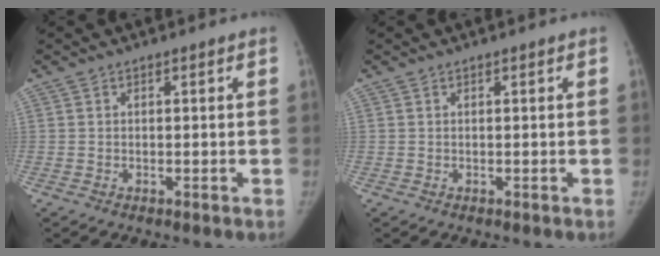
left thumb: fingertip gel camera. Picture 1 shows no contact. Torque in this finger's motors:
{"motor_torque": [0.03, -0.03, 0.13, -0.05, 0.01]}